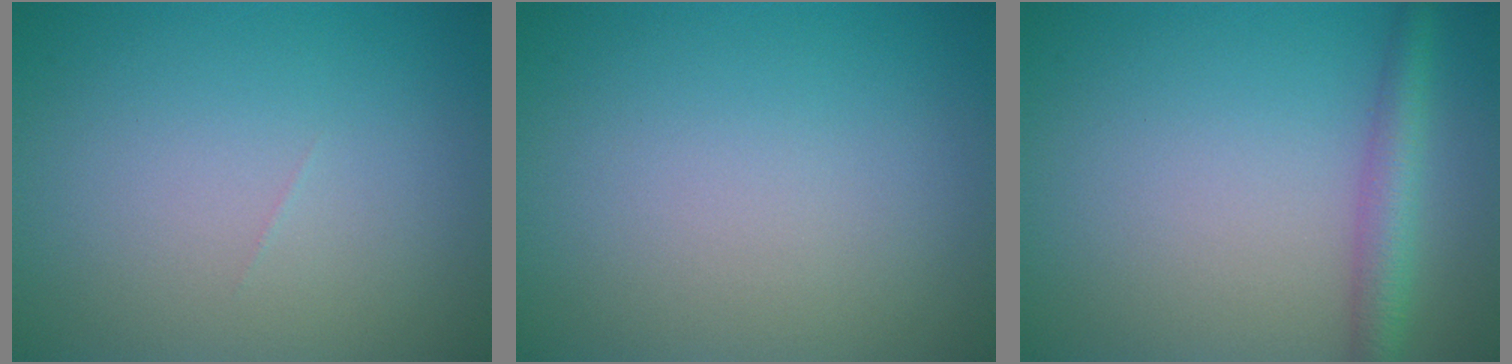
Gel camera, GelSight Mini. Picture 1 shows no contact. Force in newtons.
{"total": 0.0}
{"total": 3.0, "press": 3.0, "slide": 0.1}